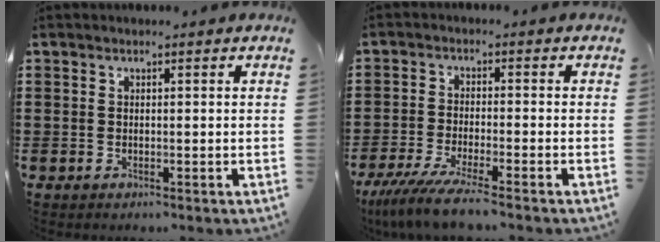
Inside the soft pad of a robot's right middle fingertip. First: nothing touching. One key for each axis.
{"total": 5.9, "fx": -4.9, "fy": -0.1, "fz": 3.2, "tx": -0.079, "ty": -0.022, "tz": -0.098}